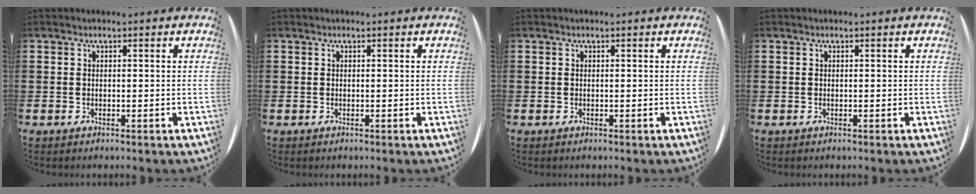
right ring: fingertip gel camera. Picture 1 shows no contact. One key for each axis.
{"total": 0.0}
{"total": 0.0}
{"total": 0.0}